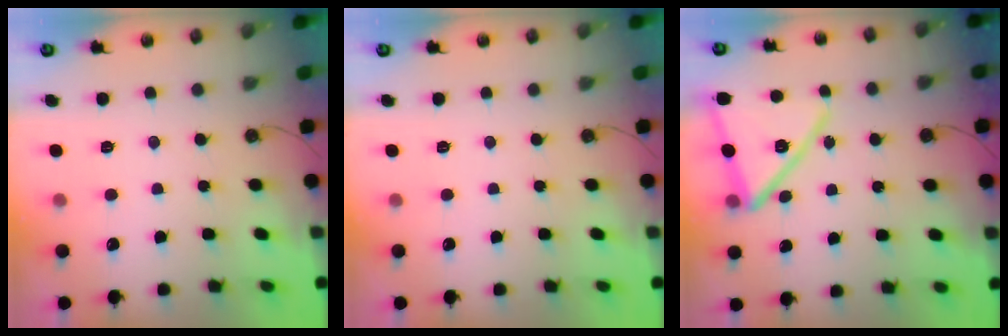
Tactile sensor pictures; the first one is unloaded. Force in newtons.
{"total": 0.0}
{"total": 15.1, "press": 15.0, "slide": 1.3}